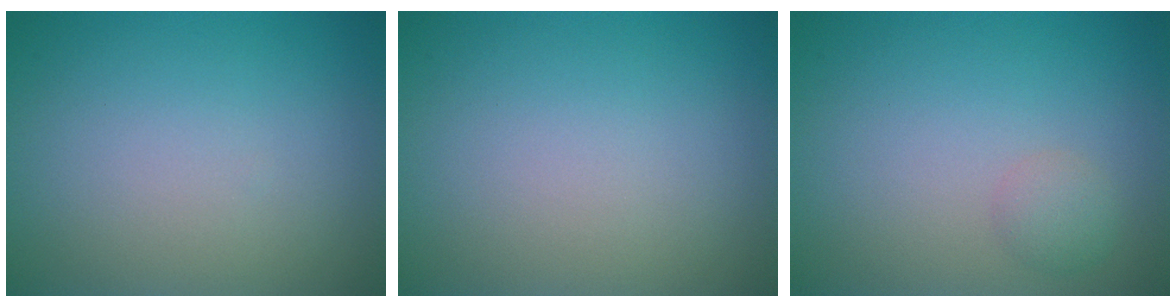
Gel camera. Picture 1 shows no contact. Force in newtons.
{"total": 0.0}
{"total": 1.4, "press": 1.4, "slide": 0.0}